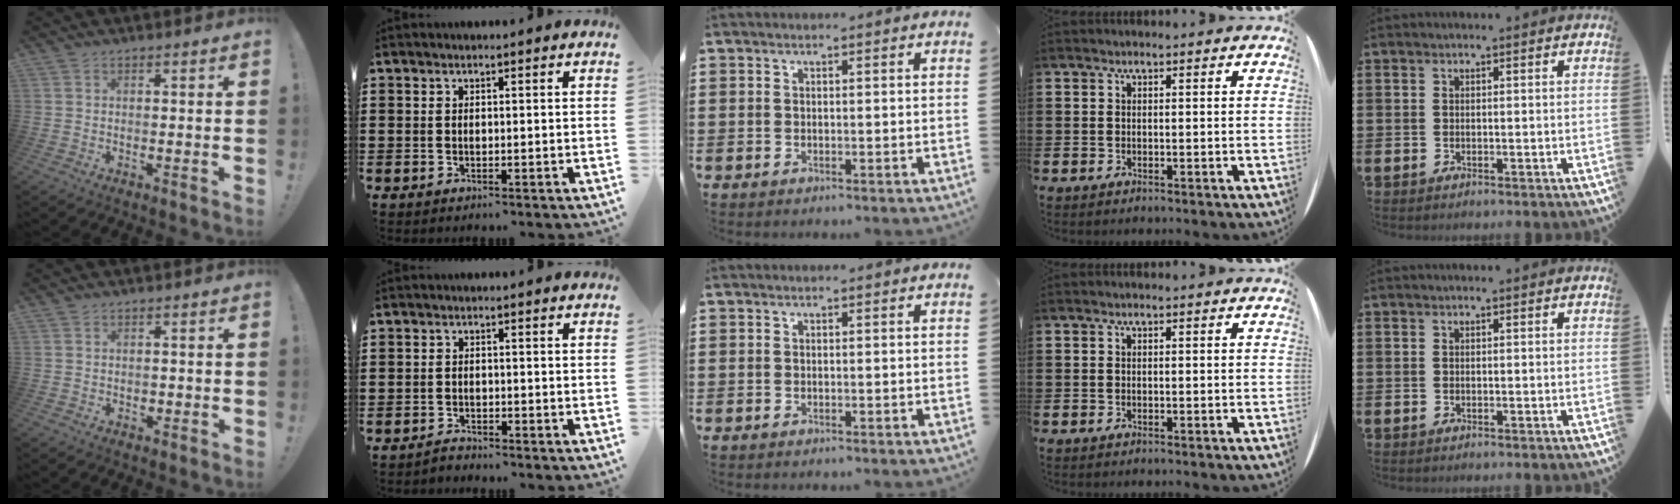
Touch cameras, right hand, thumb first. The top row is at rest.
{"thumb": {"total": 0.7, "force": [-0.1, 0.7, 0.0], "torque": [-0.003, 0.003, 0.000]}, "index": {"total": 1.3, "force": [-1.2, 0.3, -0.1], "torque": [-0.003, 0.006, -0.028]}}